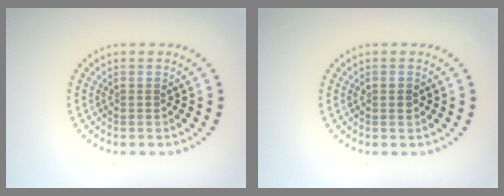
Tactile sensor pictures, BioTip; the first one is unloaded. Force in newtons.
{"total": 1.0, "press": 1.0, "slide": 0.1}